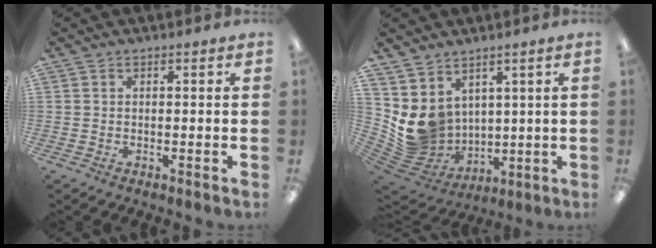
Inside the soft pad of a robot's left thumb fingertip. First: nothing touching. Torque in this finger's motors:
{"motor_torque": [0.44, 0.71, 0.78, -0.93, 0.07]}